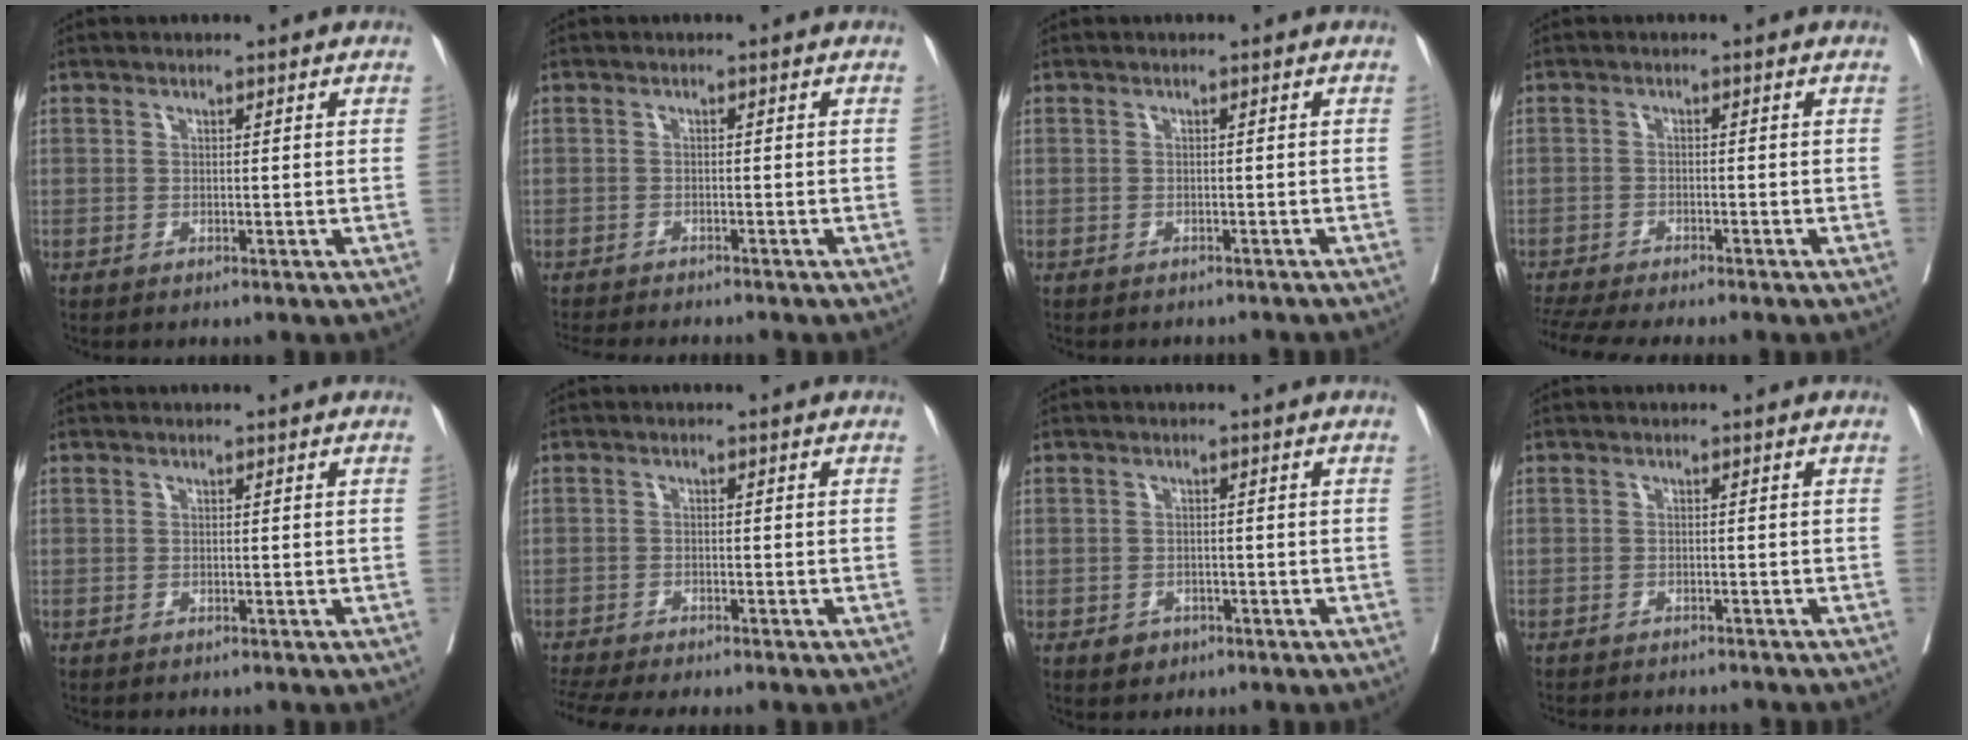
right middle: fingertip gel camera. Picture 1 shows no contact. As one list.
[{"total": 8.6, "force": [-7.8, 1.1, 3.5], "torque": [-0.043, -0.012, -0.108]}, {"total": 4.4, "force": [-4.1, 1.3, 1.0], "torque": [-0.014, -0.005, -0.047]}, {"total": 9.4, "force": [-8.3, 0.4, 4.5], "torque": [-0.066, -0.011, -0.131]}, {"total": 0.0}, {"total": 8.7, "force": [-7.5, 1.0, 4.2], "torque": [-0.063, -0.004, -0.115]}, {"total": 2.0, "force": [-1.2, 1.6, 0.5], "torque": [-0.008, 0.003, -0.013]}, {"total": 7.0, "force": [-6.6, 1.2, 1.9], "torque": [-0.020, -0.008, -0.082]}]